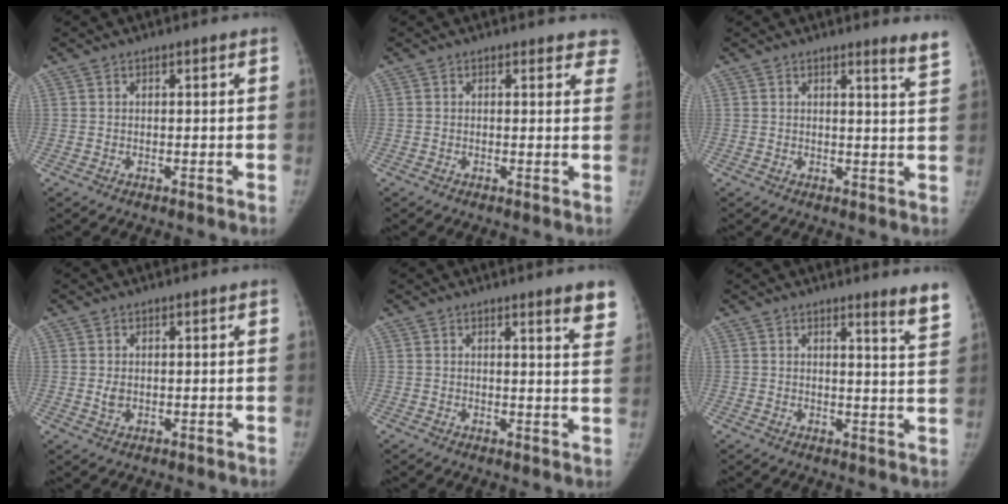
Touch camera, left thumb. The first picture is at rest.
{"total": 4.6, "force": [4.0, 1.9, 1.1], "torque": [0.026, -0.016, 0.025]}
{"total": 4.0, "force": [3.4, -0.3, 2.1], "torque": [-0.027, -0.033, 0.032]}
{"total": 1.6, "force": [0.1, 1.2, 1.1], "torque": [-0.013, -0.002, 0.006]}
{"total": 6.1, "force": [4.5, 0.6, 4.2], "torque": [-0.037, -0.023, 0.044]}
{"total": 5.5, "force": [4.4, -0.3, 3.3], "torque": [-0.038, -0.040, 0.044]}